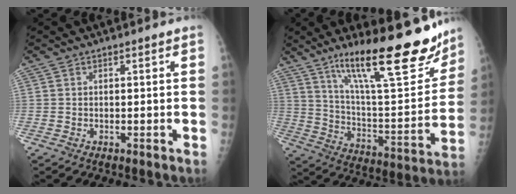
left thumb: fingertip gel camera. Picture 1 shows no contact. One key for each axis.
{"total": 26.2, "fx": 17.3, "fy": 6.7, "fz": 18.5, "tx": -0.248, "ty": -0.071, "tz": 0.279}